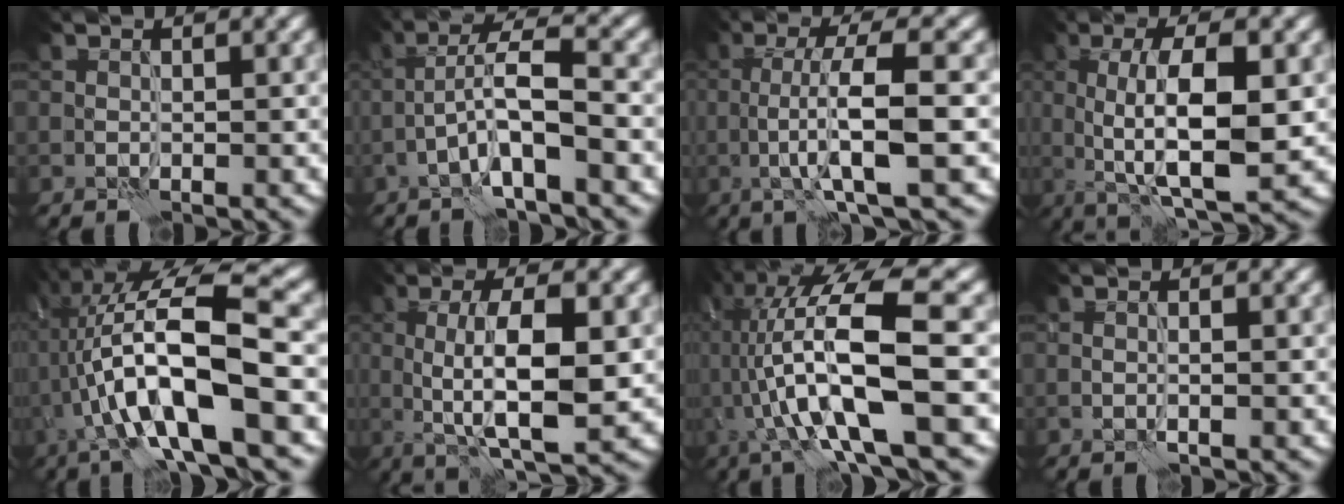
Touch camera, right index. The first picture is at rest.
{"total": 5.5, "force": [-2.1, 0.9, 5.0], "torque": [-0.091, 0.021, -0.044]}
{"total": 6.8, "force": [-1.3, 1.1, 6.6], "torque": [-0.111, 0.014, -0.028]}
{"total": 9.3, "force": [0.3, 2.8, 8.8], "torque": [-0.138, 0.002, 0.006]}
{"total": 13.6, "force": [-1.8, 3.6, 13.0], "torque": [-0.238, 0.023, -0.027]}
{"total": 8.2, "force": [0.1, 2.4, 7.8], "torque": [-0.126, 0.002, 0.003]}
{"total": 14.7, "force": [-0.3, 3.7, 14.3], "torque": [-0.255, 0.029, 0.005]}
{"total": 0.8, "force": [-0.1, 0.1, 0.8], "torque": [-0.014, -0.003, -0.004]}